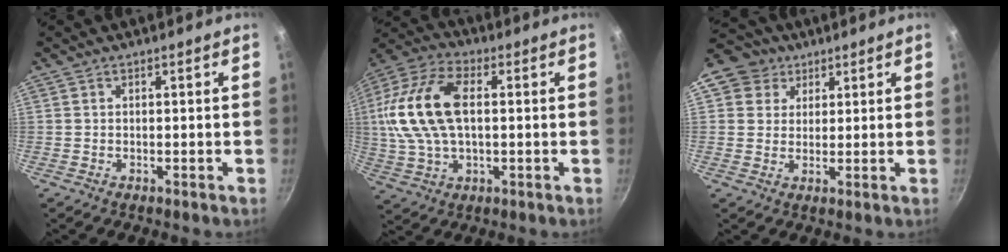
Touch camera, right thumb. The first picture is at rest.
{"total": 17.9, "force": [1.8, 10.3, 14.6], "torque": [-0.288, 0.023, 0.023]}
{"total": 7.6, "force": [3.7, 6.4, 1.8], "torque": [-0.002, 0.003, 0.051]}